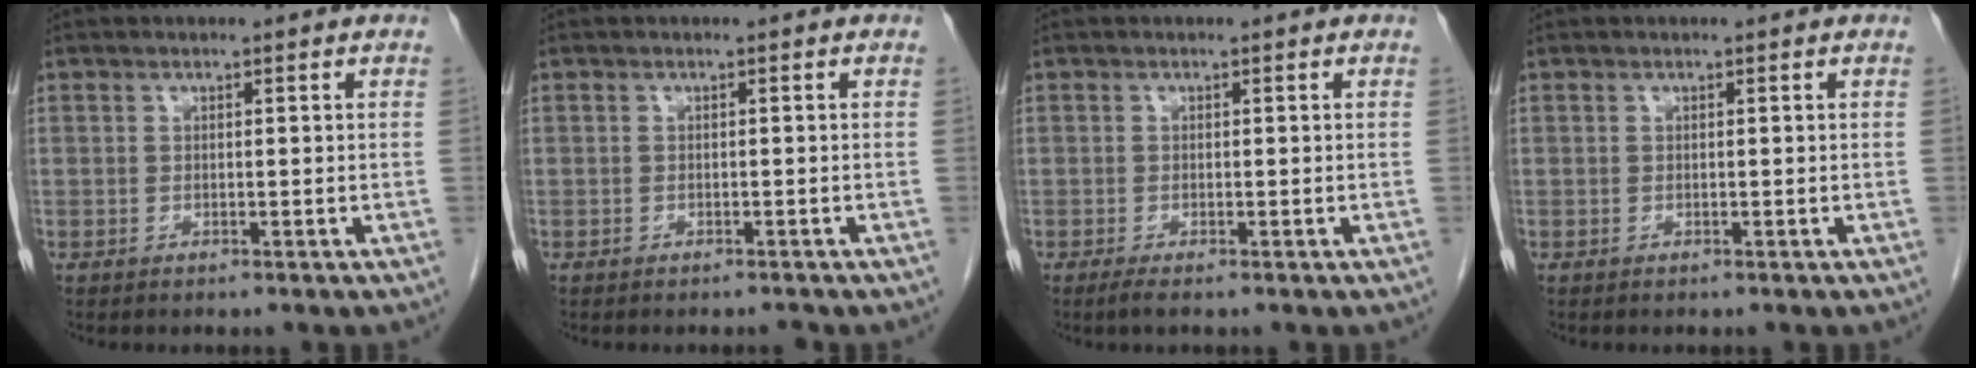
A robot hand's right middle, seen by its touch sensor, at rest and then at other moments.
{"total": 0.5, "force": [-0.5, 0.1, 0.1], "torque": [-0.005, -0.001, -0.009]}
{"total": 1.1, "force": [-0.8, 0.0, 0.8], "torque": [-0.024, -0.006, -0.017]}
{"total": 0.0}